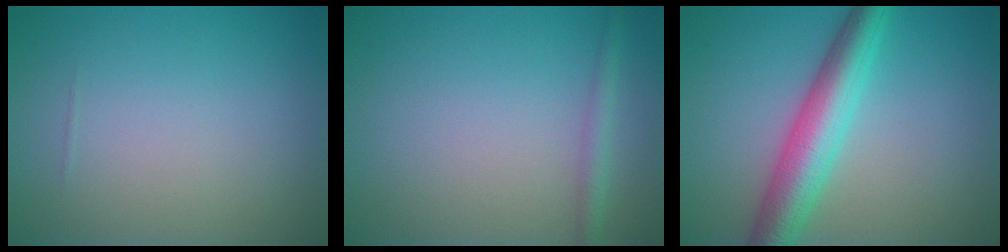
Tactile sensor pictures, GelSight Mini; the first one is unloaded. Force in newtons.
{"total": 1.5, "press": 1.5, "slide": 0.0}
{"total": 6.1, "press": 6.1, "slide": 0.2}